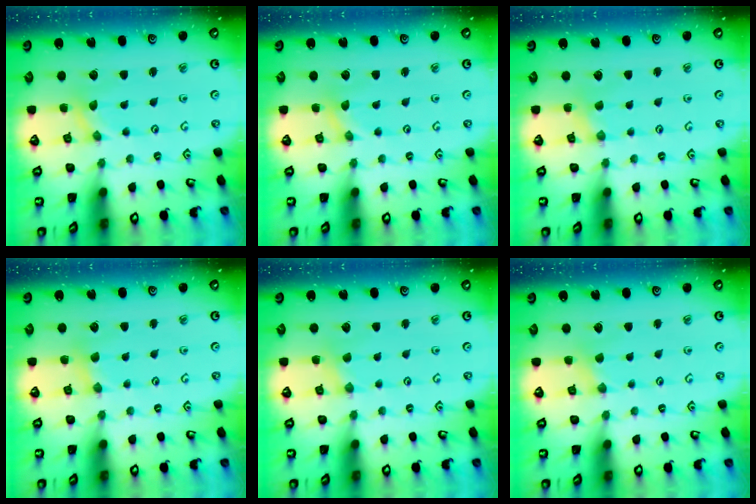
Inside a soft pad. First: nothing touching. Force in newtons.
{"total": 0.0}
{"total": 1.5, "press": 1.5, "slide": 0.3}
{"total": 2.7, "press": 2.7, "slide": 0.4}
{"total": 1.8, "press": 1.7, "slide": 0.4}
{"total": 1.4, "press": 1.4, "slide": 0.4}